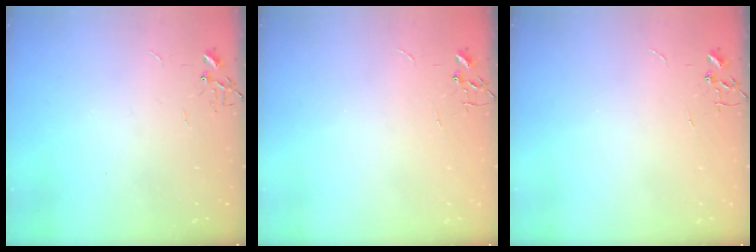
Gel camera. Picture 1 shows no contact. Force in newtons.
{"total": 0.0}
{"total": 0.0}